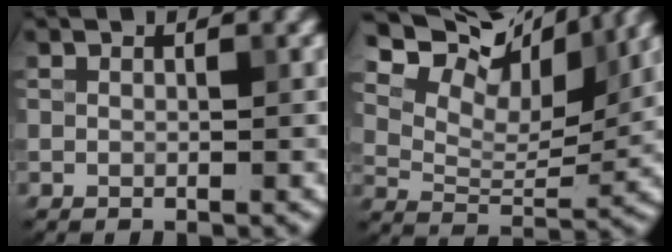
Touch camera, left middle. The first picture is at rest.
{"total": 11.8, "force": [6.7, 6.0, 7.6], "torque": [-0.149, 0.035, 0.100]}